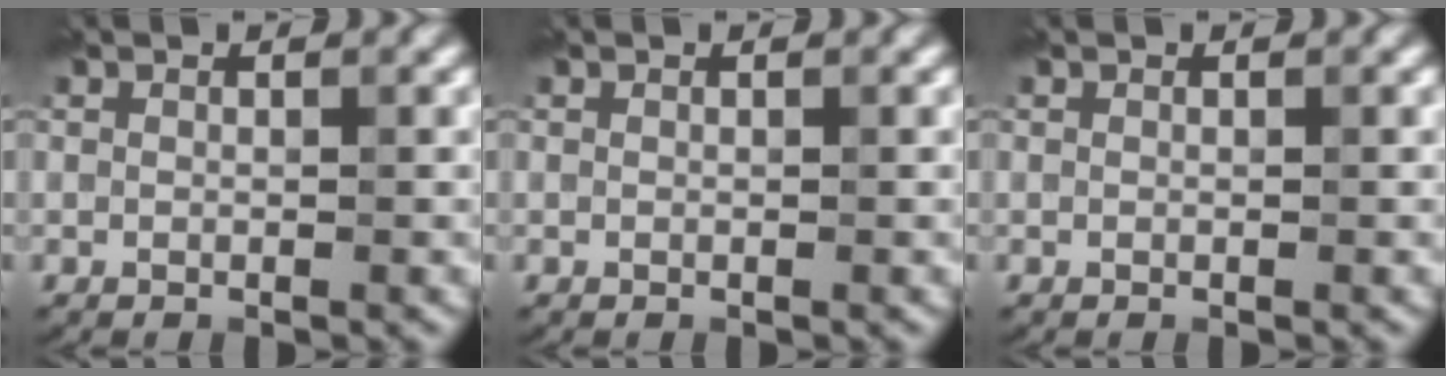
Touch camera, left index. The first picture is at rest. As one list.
[{"total": 0.0}, {"total": 0.0}]